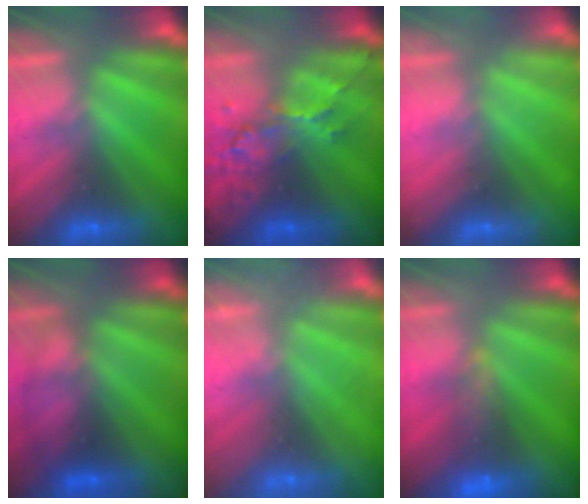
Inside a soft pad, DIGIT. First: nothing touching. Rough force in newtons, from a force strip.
{"total": 7.9}
{"total": 2.0}
{"total": 2.2}
{"total": 2.5}
{"total": 8.0}